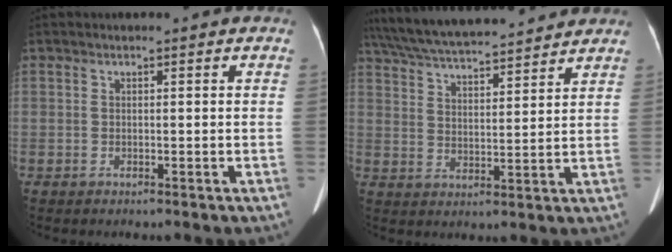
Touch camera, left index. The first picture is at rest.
{"total": 18.6, "force": [16.8, 2.0, 7.7], "torque": [-0.138, 0.035, 0.262]}